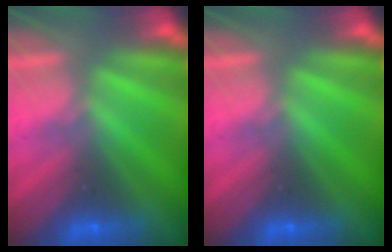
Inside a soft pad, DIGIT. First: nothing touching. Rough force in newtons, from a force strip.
{"total": 0.0}